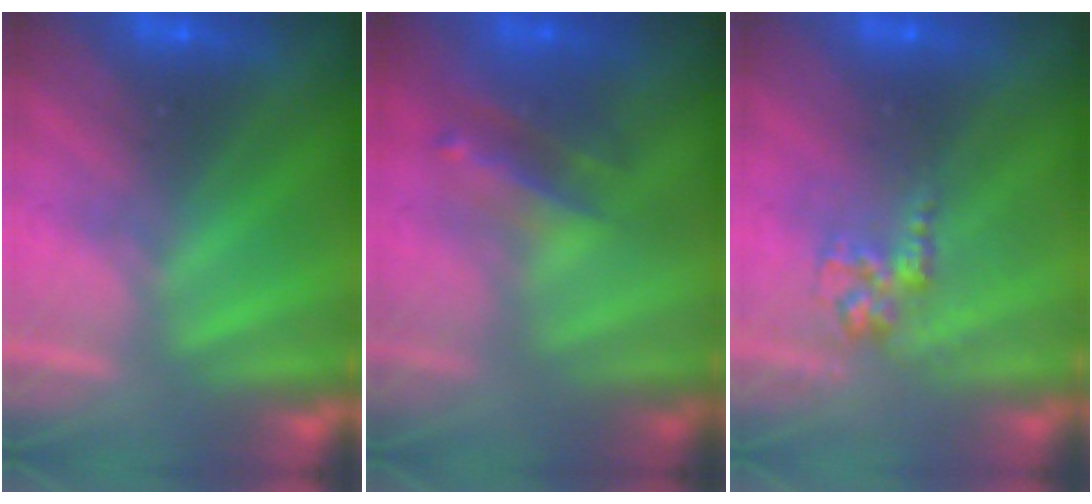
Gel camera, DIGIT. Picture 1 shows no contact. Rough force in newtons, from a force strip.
{"total": 2.5}
{"total": 2.8}